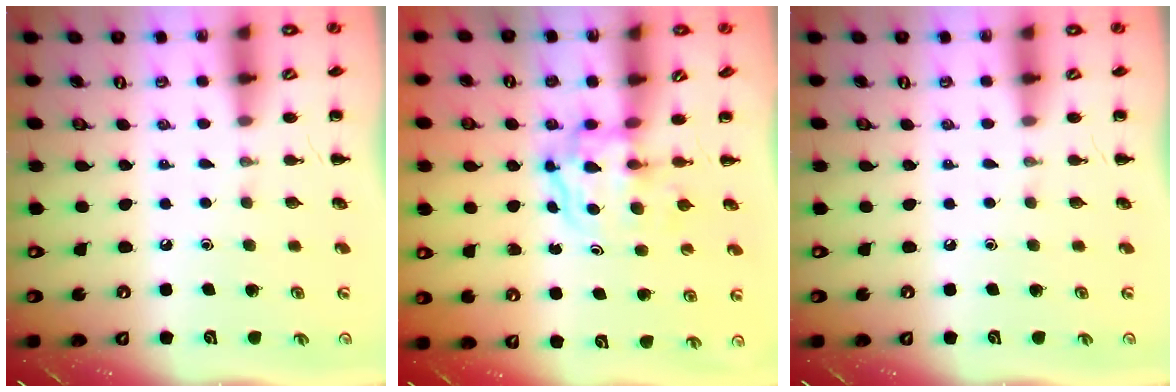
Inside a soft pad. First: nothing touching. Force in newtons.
{"total": 3.7, "press": 3.6, "slide": 0.4}
{"total": 0.0}